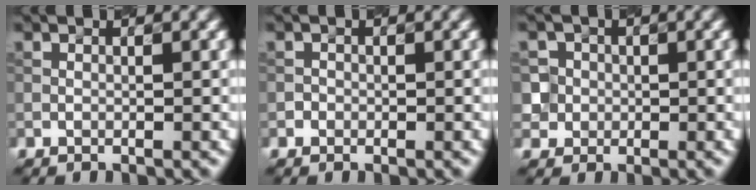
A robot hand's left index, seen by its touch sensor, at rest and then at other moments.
{"total": 0.6, "force": [-0.2, 0.5, 0.0], "torque": [0.004, -0.003, -0.006]}
{"total": 3.7, "force": [-0.1, 3.6, 0.8], "torque": [0.000, 0.016, -0.001]}